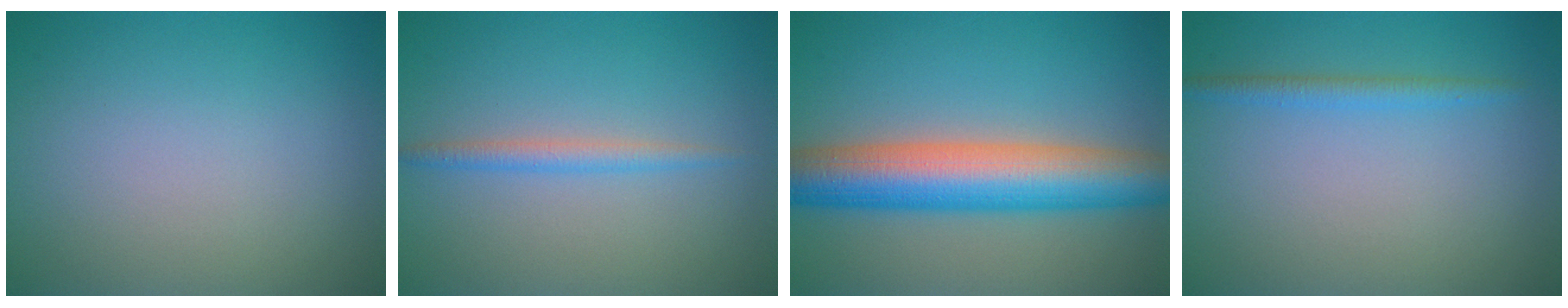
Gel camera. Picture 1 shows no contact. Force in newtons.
{"total": 1.7, "press": 1.7, "slide": 0.1}
{"total": 9.4, "press": 9.4, "slide": 0.3}
{"total": 1.6, "press": 1.6, "slide": 0.1}